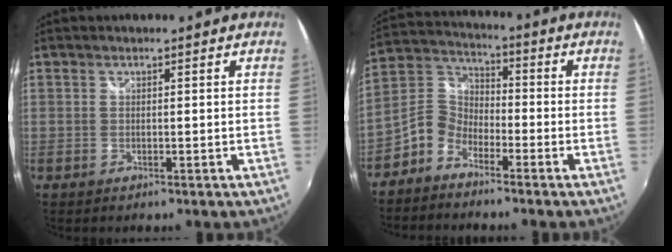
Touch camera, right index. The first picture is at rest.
{"total": 6.6, "force": [-4.4, 4.3, 2.6], "torque": [-0.060, 0.025, -0.102]}